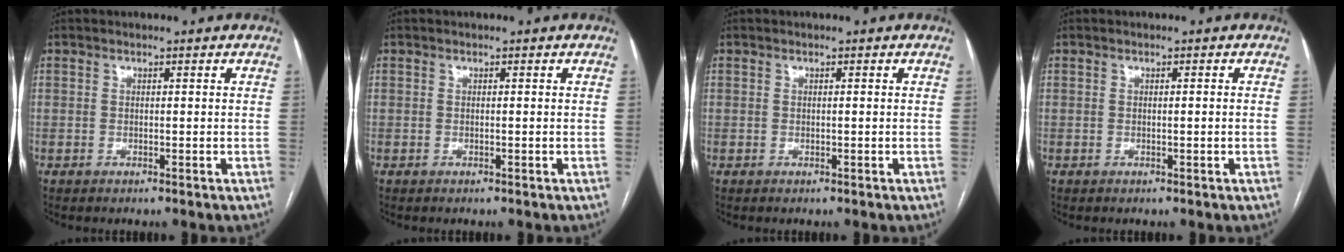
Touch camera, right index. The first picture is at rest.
{"total": 0.0}
{"total": 0.0}
{"total": 0.6, "force": [0.0, -0.2, 0.5], "torque": [-0.007, 0.000, 0.003]}